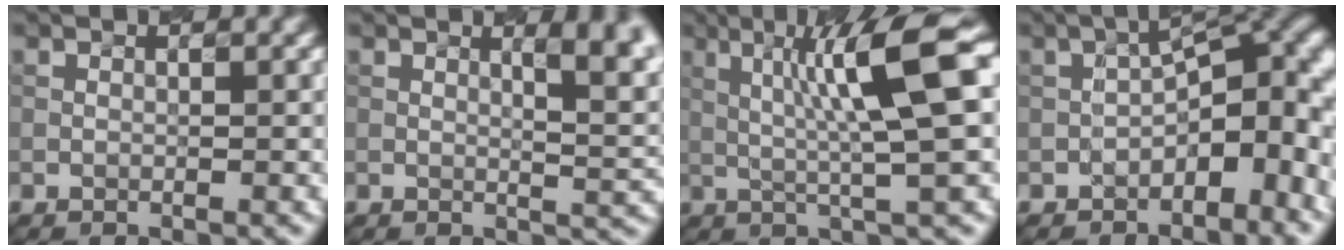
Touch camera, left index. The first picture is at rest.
{"total": 5.2, "force": [2.1, 1.7, 4.5], "torque": [-0.037, 0.006, 0.033]}
{"total": 8.6, "force": [1.4, 0.9, 8.4], "torque": [-0.134, 0.015, 0.032]}
{"total": 7.5, "force": [-1.8, 3.7, 6.2], "torque": [-0.076, 0.017, -0.030]}